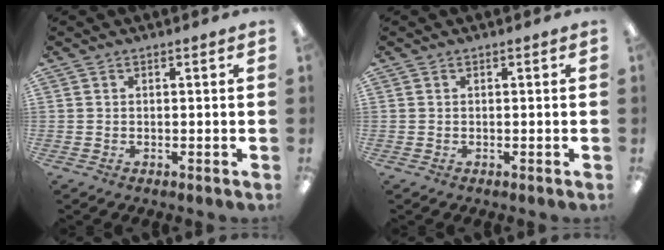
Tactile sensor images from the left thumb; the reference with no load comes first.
{"total": 0.0}